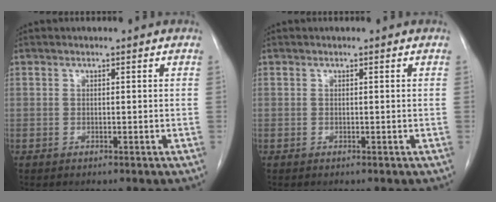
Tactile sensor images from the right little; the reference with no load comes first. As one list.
[{"total": 0.0}]